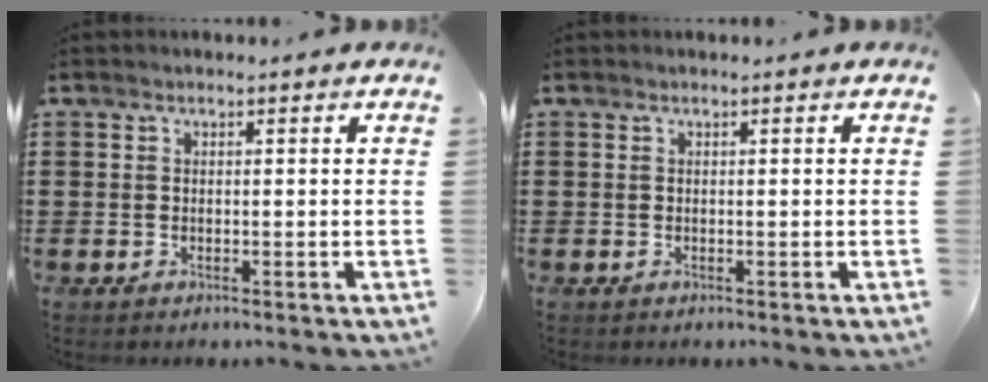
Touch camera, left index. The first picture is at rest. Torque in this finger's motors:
{"motor_torque": [0.00, 0.00, 0.00, 0.01]}